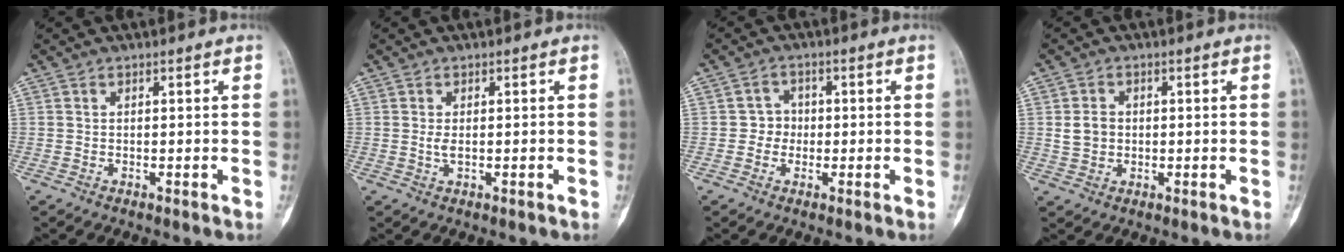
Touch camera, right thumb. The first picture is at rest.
{"total": 1.4, "force": [0.0, 0.5, 1.3], "torque": [-0.024, -0.003, 0.002]}
{"total": 3.0, "force": [-0.4, 2.9, 0.8], "torque": [0.012, 0.012, -0.015]}
{"total": 3.7, "force": [0.2, 3.0, 2.0], "torque": [-0.028, 0.006, 0.006]}